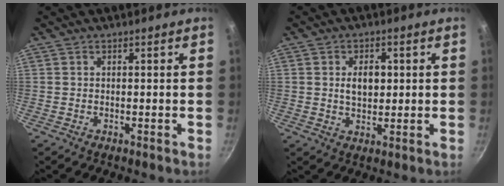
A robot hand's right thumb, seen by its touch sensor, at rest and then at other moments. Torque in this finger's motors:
{"motor_torque": [0.25, 0.92, 0.63, 0.53, 0.01]}